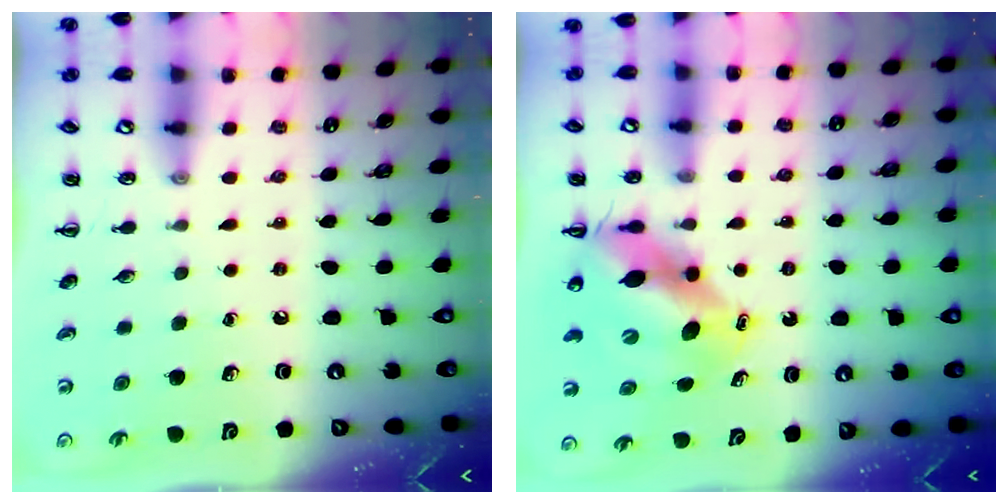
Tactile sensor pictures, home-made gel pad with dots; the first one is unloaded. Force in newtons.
{"total": 10.9, "press": 10.5, "slide": 2.7}